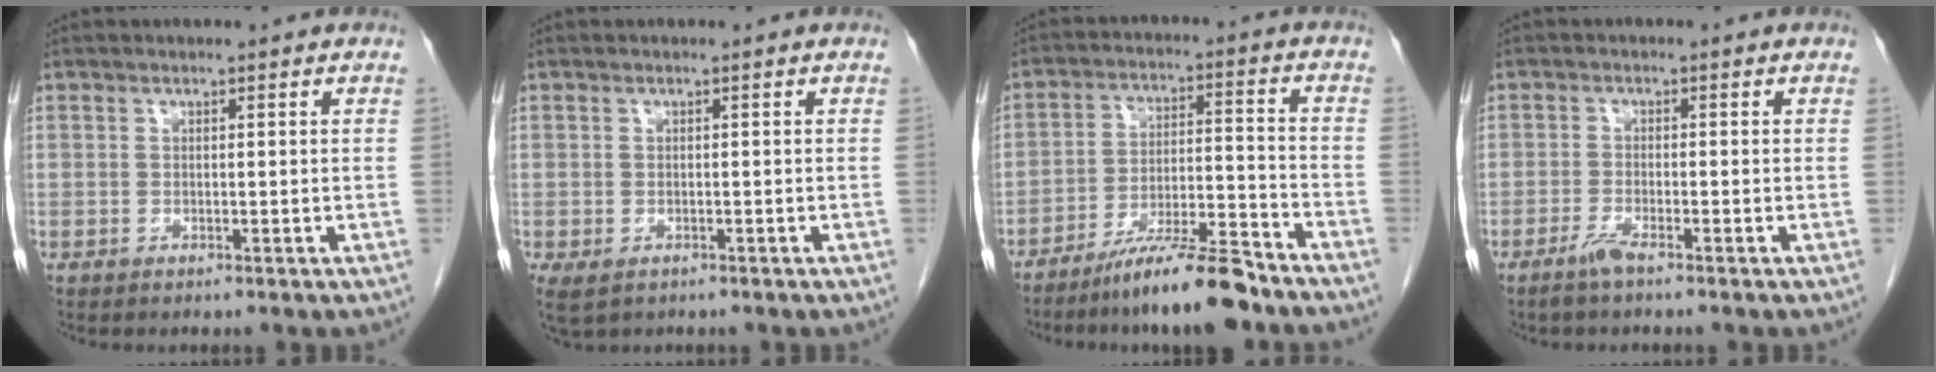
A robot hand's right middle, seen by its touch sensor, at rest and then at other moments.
{"total": 3.5, "force": [-1.9, 2.4, 1.8], "torque": [-0.034, -0.008, -0.025]}
{"total": 11.2, "force": [-9.1, 0.7, 6.4], "torque": [-0.103, -0.005, -0.157]}
{"total": 2.2, "force": [-1.7, -0.1, 1.4], "torque": [-0.038, -0.005, -0.037]}